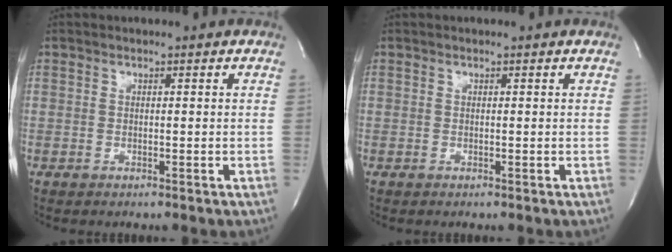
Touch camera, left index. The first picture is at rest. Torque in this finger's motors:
{"motor_torque": [0.11, -0.05, 0.04, 0.01]}